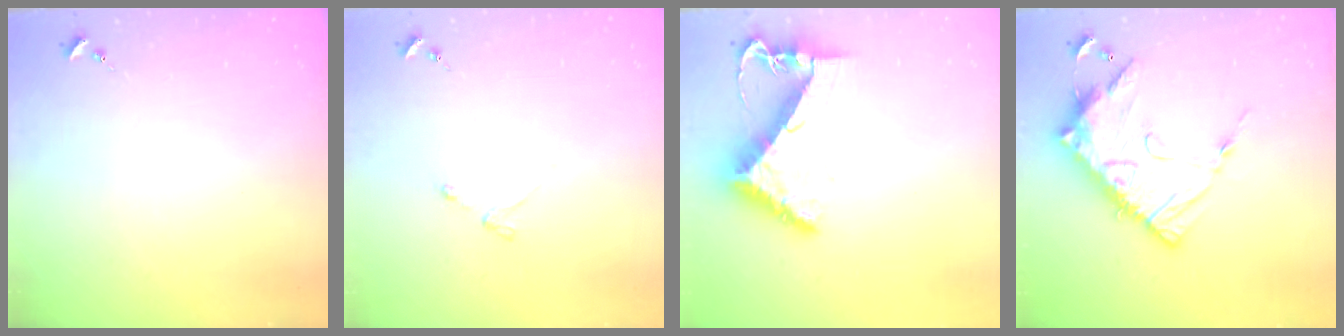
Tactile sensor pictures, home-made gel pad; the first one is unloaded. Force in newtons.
{"total": 3.0, "press": 2.9, "slide": 0.5}
{"total": 8.3, "press": 8.2, "slide": 1.0}
{"total": 16.0, "press": 15.9, "slide": 1.5}